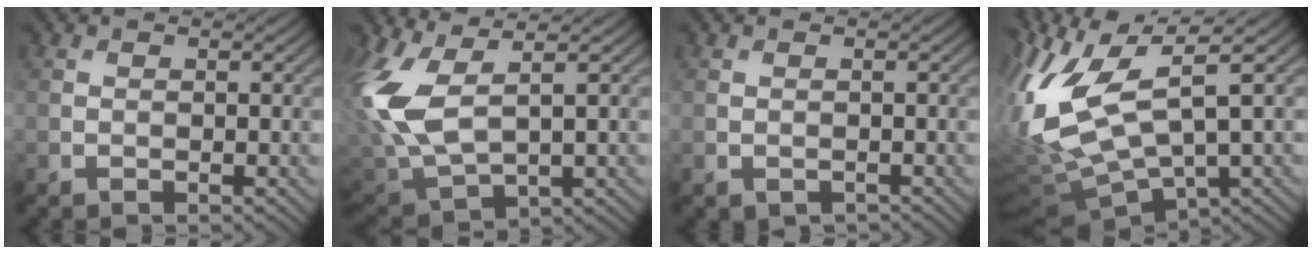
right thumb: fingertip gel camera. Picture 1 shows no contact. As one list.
[{"total": 11.2, "force": [2.3, 5.5, 9.5], "torque": [-0.259, -0.007, 0.051]}, {"total": 0.6, "force": [-0.4, 0.4, 0.2], "torque": [-0.005, -0.006, -0.005]}, {"total": 13.4, "force": [2.1, 4.9, 12.3], "torque": [-0.292, 0.003, 0.047]}]